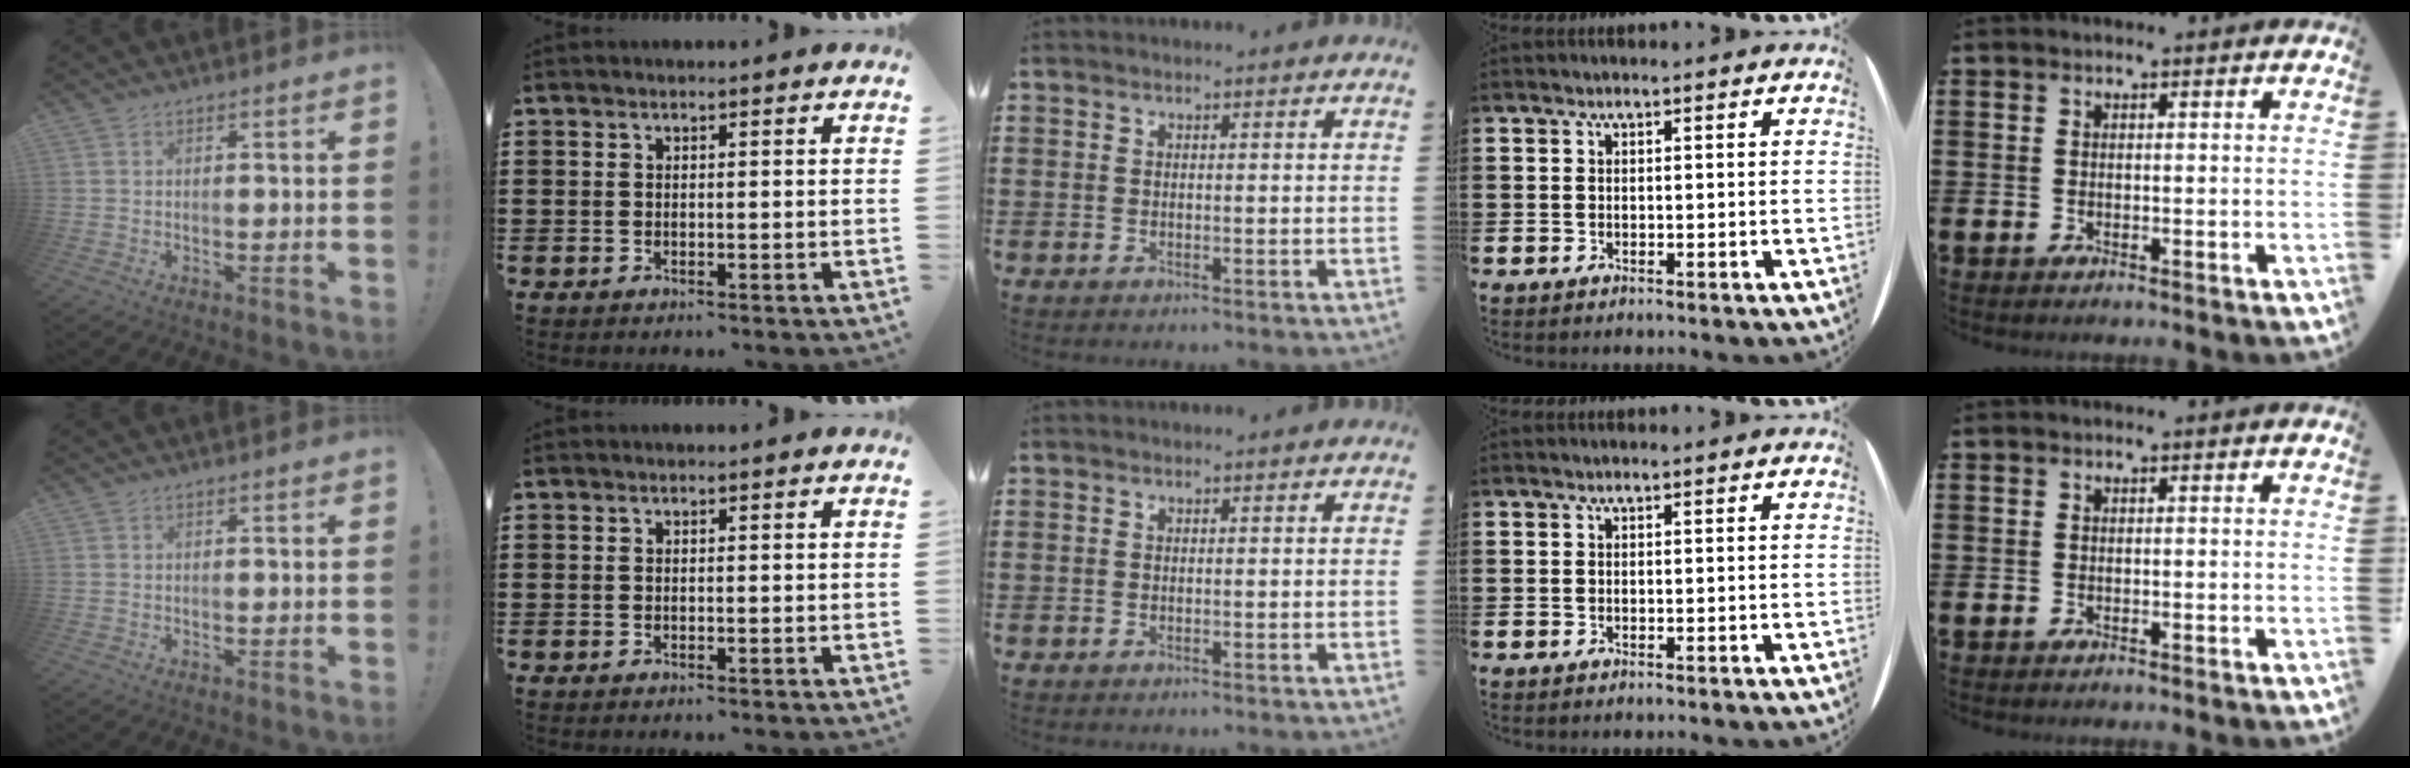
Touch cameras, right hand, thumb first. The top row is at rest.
{}